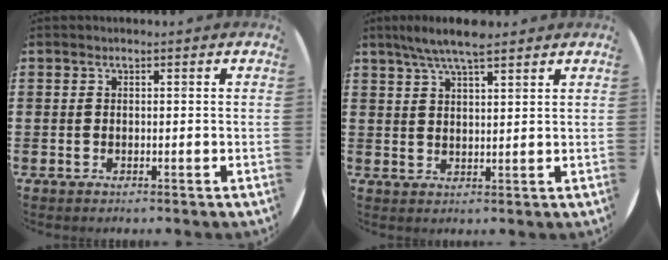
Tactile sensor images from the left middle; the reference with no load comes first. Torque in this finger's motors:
{"motor_torque": [1.20, -0.94, 0.25, 0.07]}